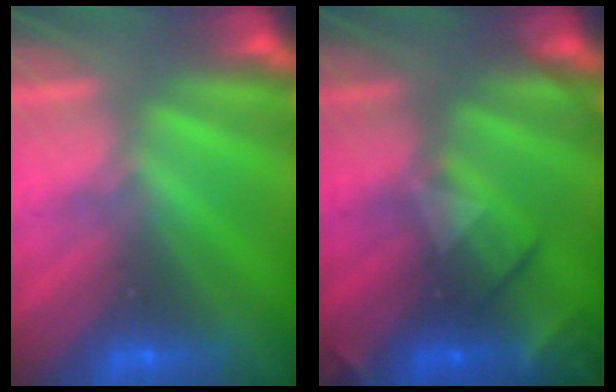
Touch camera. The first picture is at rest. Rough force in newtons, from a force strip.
{"total": 2.4}